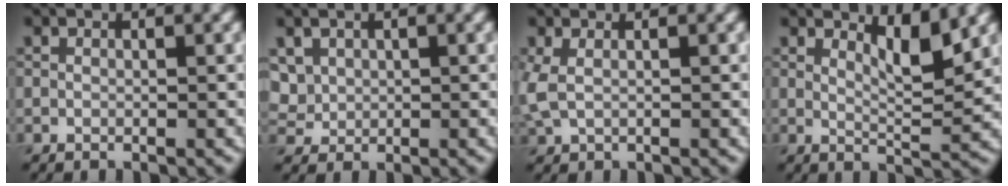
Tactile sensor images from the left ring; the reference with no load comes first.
{"total": 2.6, "force": [1.0, 2.1, 1.1], "torque": [-0.032, 0.005, 0.027]}
{"total": 1.6, "force": [0.3, 0.8, 1.3], "torque": [-0.040, 0.003, 0.006]}
{"total": 3.1, "force": [1.9, 0.6, 2.4], "torque": [-0.040, -0.010, 0.035]}